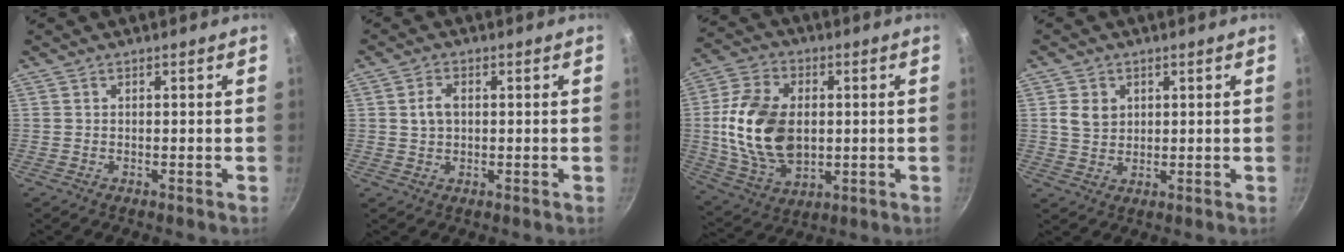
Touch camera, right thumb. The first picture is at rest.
{"total": 3.6, "force": [0.6, 2.5, 2.6], "torque": [-0.039, 0.005, 0.010]}
{"total": 18.7, "force": [0.5, 12.5, 14.0], "torque": [-0.251, 0.002, 0.017]}
{"total": 4.8, "force": [1.3, 3.9, 2.5], "torque": [-0.032, -0.003, 0.027]}